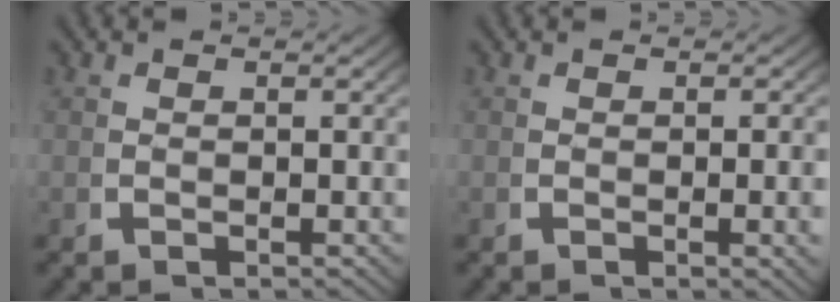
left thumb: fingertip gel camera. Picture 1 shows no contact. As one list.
[{"total": 1.6, "force": [-0.2, 0.2, 1.6], "torque": [-0.020, -0.001, -0.005]}]